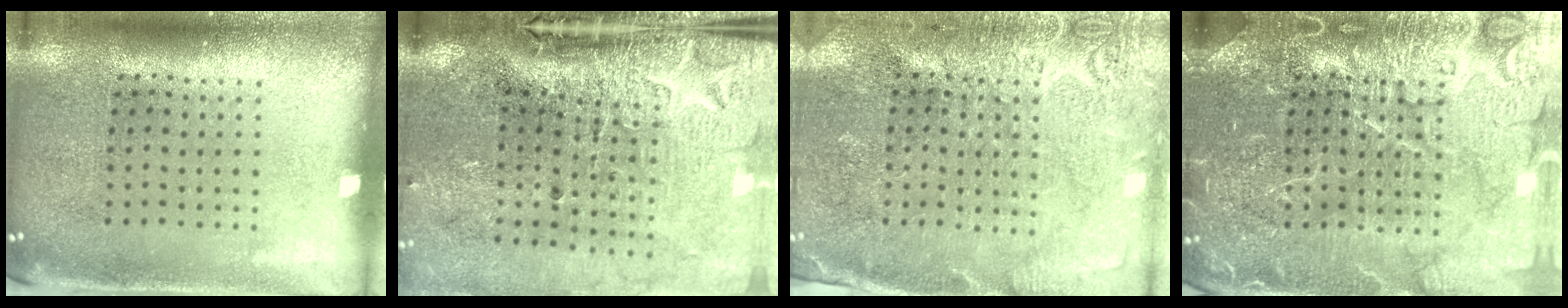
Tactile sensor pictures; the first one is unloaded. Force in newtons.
{"total": 4.5, "press": 3.5, "slide": 2.8}
{"total": 2.7, "press": 2.7, "slide": 0.2}
{"total": 7.0, "press": 6.9, "slide": 0.9}